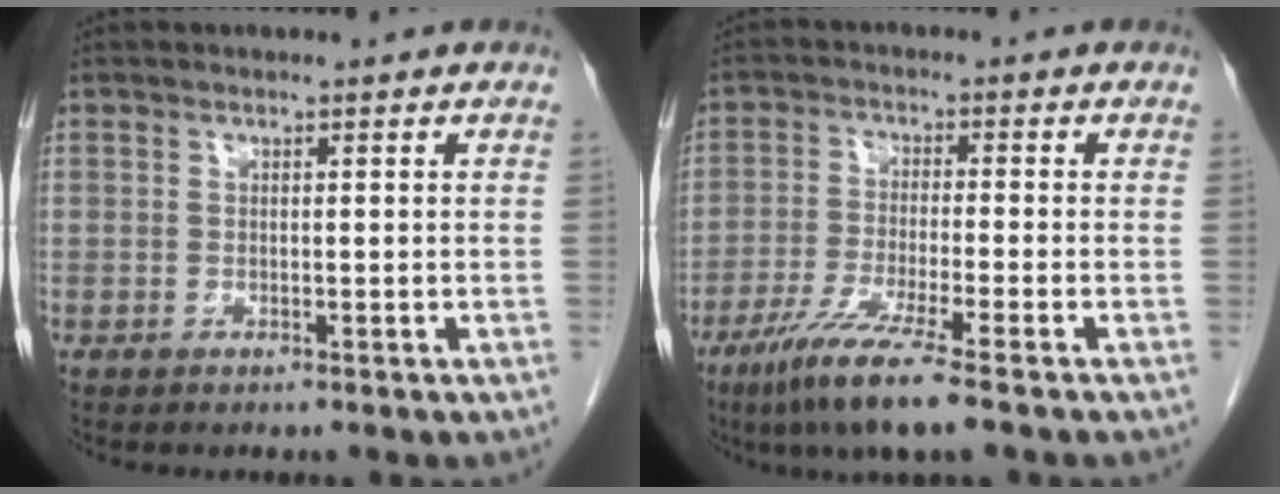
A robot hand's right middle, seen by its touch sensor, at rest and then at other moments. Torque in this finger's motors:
{"motor_torque": [1.32, -0.82, 0.18, 0.10]}